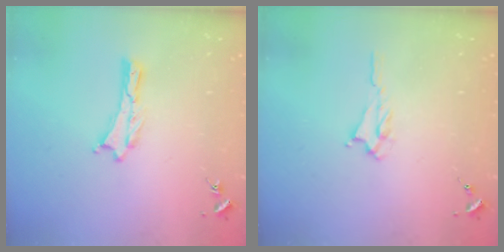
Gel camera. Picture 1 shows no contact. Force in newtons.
{"total": 1.6, "press": 1.5, "slide": 0.4}